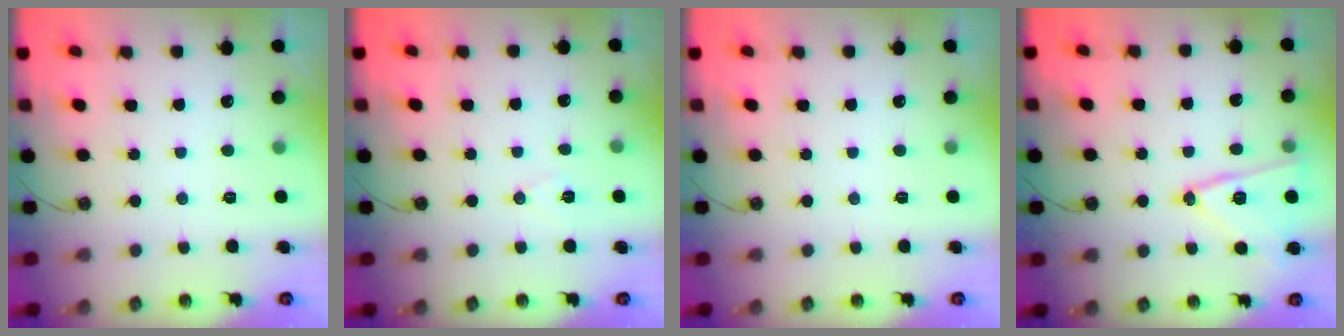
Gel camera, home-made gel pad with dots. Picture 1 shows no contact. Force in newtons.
{"total": 6.3, "press": 4.4, "slide": 4.5}
{"total": 0.0}
{"total": 14.0, "press": 13.9, "slide": 1.4}